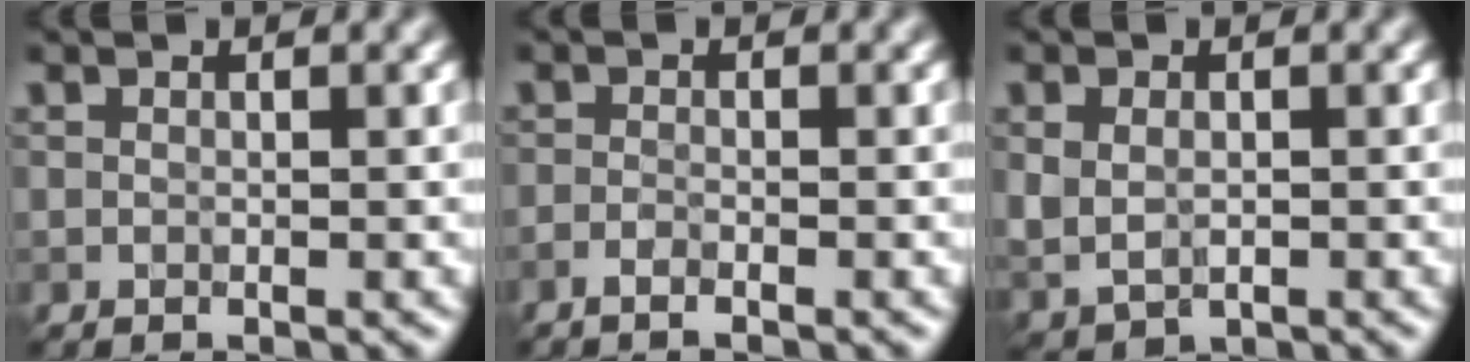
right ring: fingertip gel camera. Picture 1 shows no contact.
{"total": 1.4, "force": [-1.0, 0.3, 1.0], "torque": [-0.016, -0.001, -0.024]}
{"total": 2.2, "force": [0.1, 1.6, 1.5], "torque": [-0.034, -0.006, 0.008]}